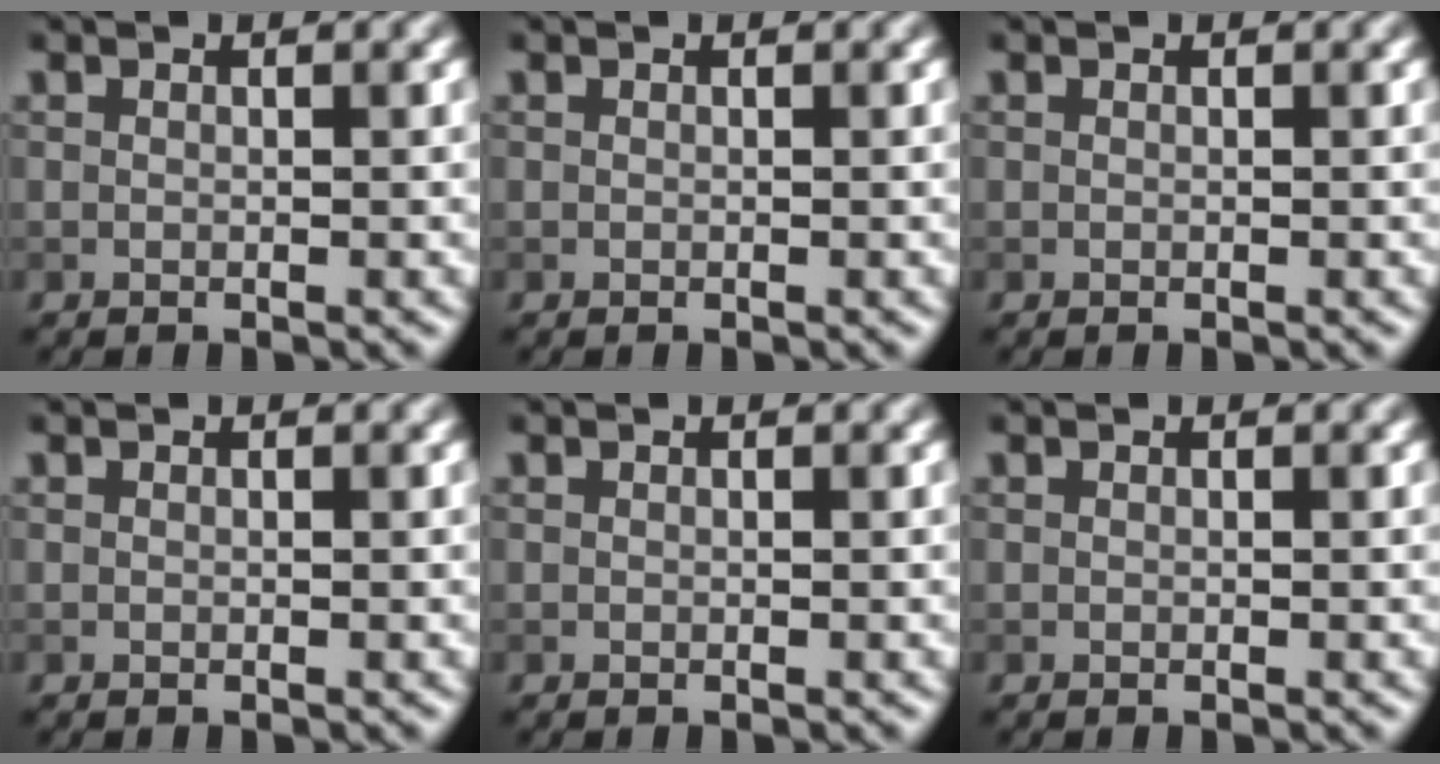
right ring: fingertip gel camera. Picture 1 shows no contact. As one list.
[{"total": 0.0}, {"total": 0.0}, {"total": 0.0}, {"total": 0.0}, {"total": 0.0}]